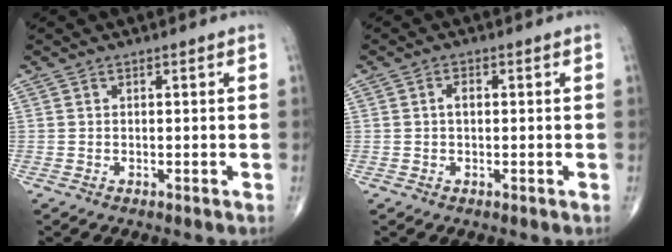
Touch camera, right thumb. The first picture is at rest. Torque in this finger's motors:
{"motor_torque": [-0.16, 1.13, 0.73, 0.07, -0.03]}